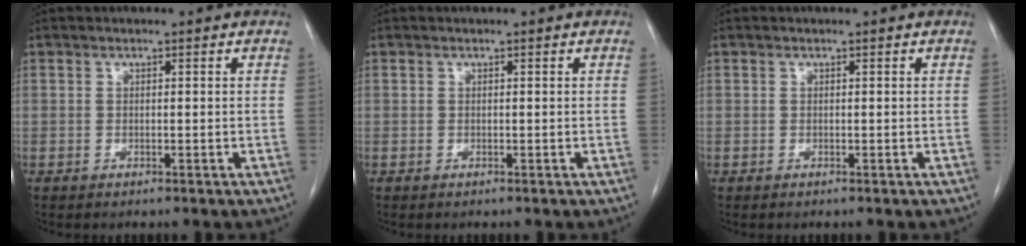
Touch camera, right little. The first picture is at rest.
{"total": 0.0}
{"total": 0.0}